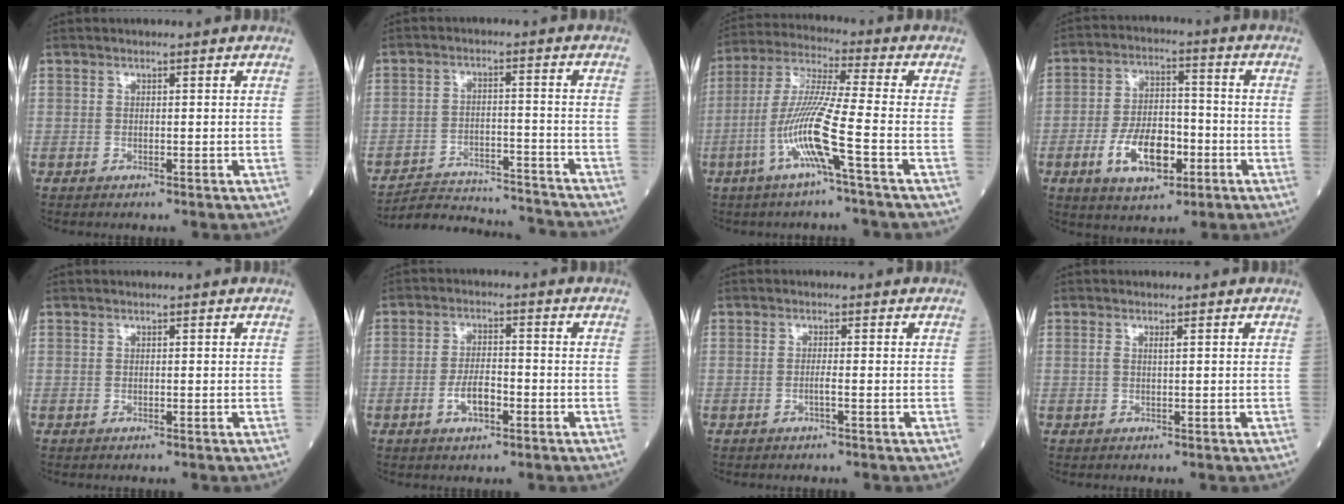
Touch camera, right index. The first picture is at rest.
{"total": 13.6, "force": [-13.5, 1.0, 1.7], "torque": [-0.027, 0.013, -0.199]}
{"total": 11.2, "force": [-4.1, -1.1, 10.4], "torque": [-0.215, -0.002, -0.086]}
{"total": 10.4, "force": [-3.8, 5.0, 8.3], "torque": [-0.162, 0.005, -0.063]}
{"total": 0.0}
{"total": 4.6, "force": [-1.8, 1.8, 3.9], "torque": [-0.074, 0.002, -0.033]}
{"total": 1.2, "force": [-0.4, -0.2, 1.1], "torque": [-0.022, -0.001, -0.010]}
{"total": 1.0, "force": [0.3, 0.0, 0.9], "torque": [-0.027, 0.006, 0.006]}